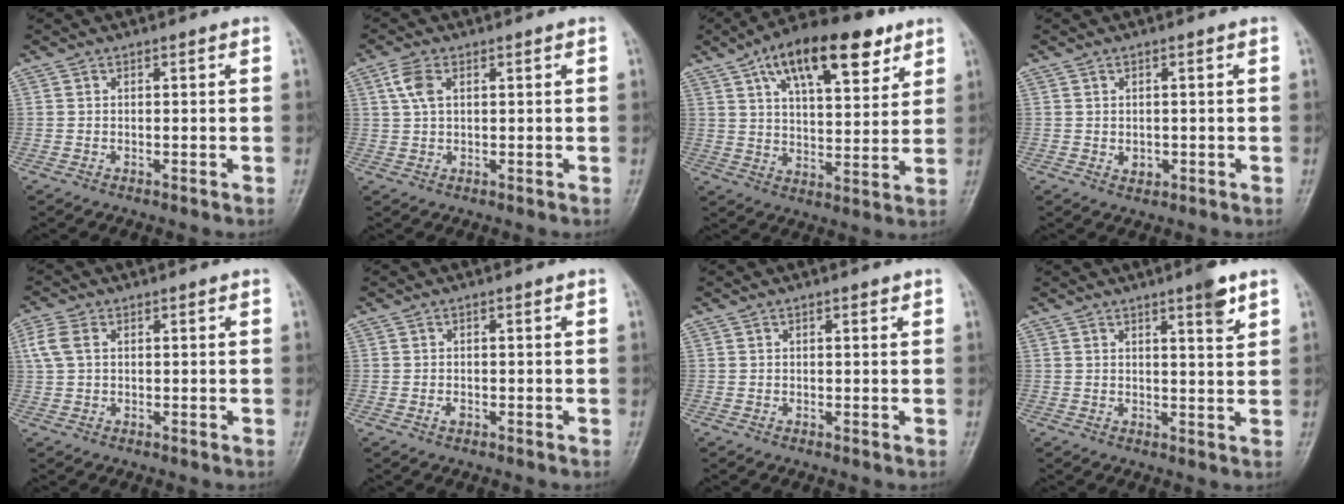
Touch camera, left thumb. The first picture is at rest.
{"total": 3.8, "force": [1.3, 2.0, 2.9], "torque": [-0.068, 0.009, 0.026]}
{"total": 18.1, "force": [9.8, 7.8, 13.1], "torque": [-0.173, -0.021, 0.157]}
{"total": 1.8, "force": [-0.3, 1.4, 1.2], "torque": [-0.009, 0.000, 0.000]}
{"total": 3.9, "force": [1.1, 2.5, 2.8], "torque": [-0.076, 0.011, 0.022]}
{"total": 1.0, "force": [-0.4, 0.6, 0.6], "torque": [-0.007, 0.001, -0.008]}
{"total": 0.9, "force": [0.6, 0.4, 0.6], "torque": [-0.005, -0.001, 0.006]}
{"total": 4.6, "force": [2.9, 0.7, 3.4], "torque": [-0.043, -0.019, 0.040]}